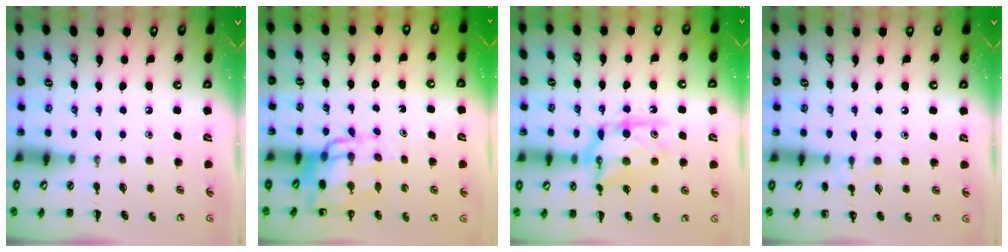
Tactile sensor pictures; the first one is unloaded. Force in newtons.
{"total": 12.0, "press": 11.4, "slide": 3.8}
{"total": 12.5, "press": 12.5, "slide": 0.4}
{"total": 7.0, "press": 6.7, "slide": 1.9}